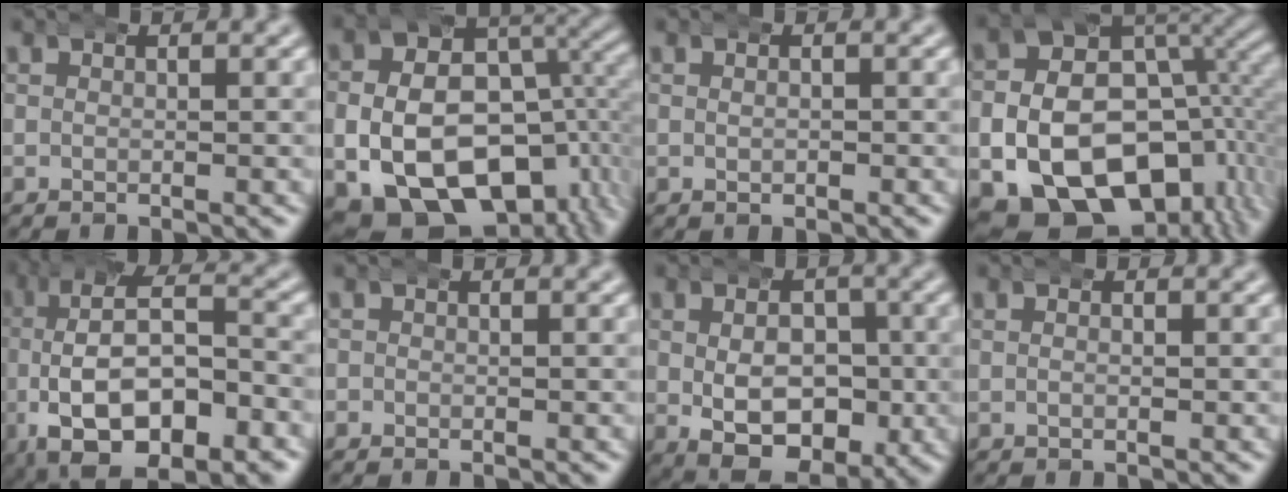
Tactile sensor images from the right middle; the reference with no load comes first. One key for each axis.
{"total": 17.4, "fx": -3.5, "fy": 13.3, "fz": 10.7, "tx": -0.198, "ty": -0.050, "tz": -0.048}
{"total": 0.8, "fx": -0.1, "fy": 0.5, "fz": 0.6, "tx": -0.005, "ty": -0.002, "tz": -0.001}
{"total": 19.9, "fx": -4.8, "fy": 16.1, "fz": 10.7, "tx": -0.212, "ty": -0.064, "tz": -0.073}
{"total": 13.0, "fx": -2.2, "fy": 7.8, "fz": 10.1, "tx": -0.192, "ty": -0.033, "tz": -0.019}
{"total": 0.5, "fx": -0.3, "fy": 0.4, "fz": -0.1, "tx": 0.000, "ty": -0.001, "tz": -0.007}
{"total": 10.3, "fx": -2.2, "fy": 7.3, "fz": 6.9, "tx": -0.105, "ty": -0.033, "tz": -0.025}
{"total": 0.5, "fx": -0.2, "fy": 0.2, "fz": 0.5, "tx": -0.004, "ty": 0.001, "tz": -0.006}